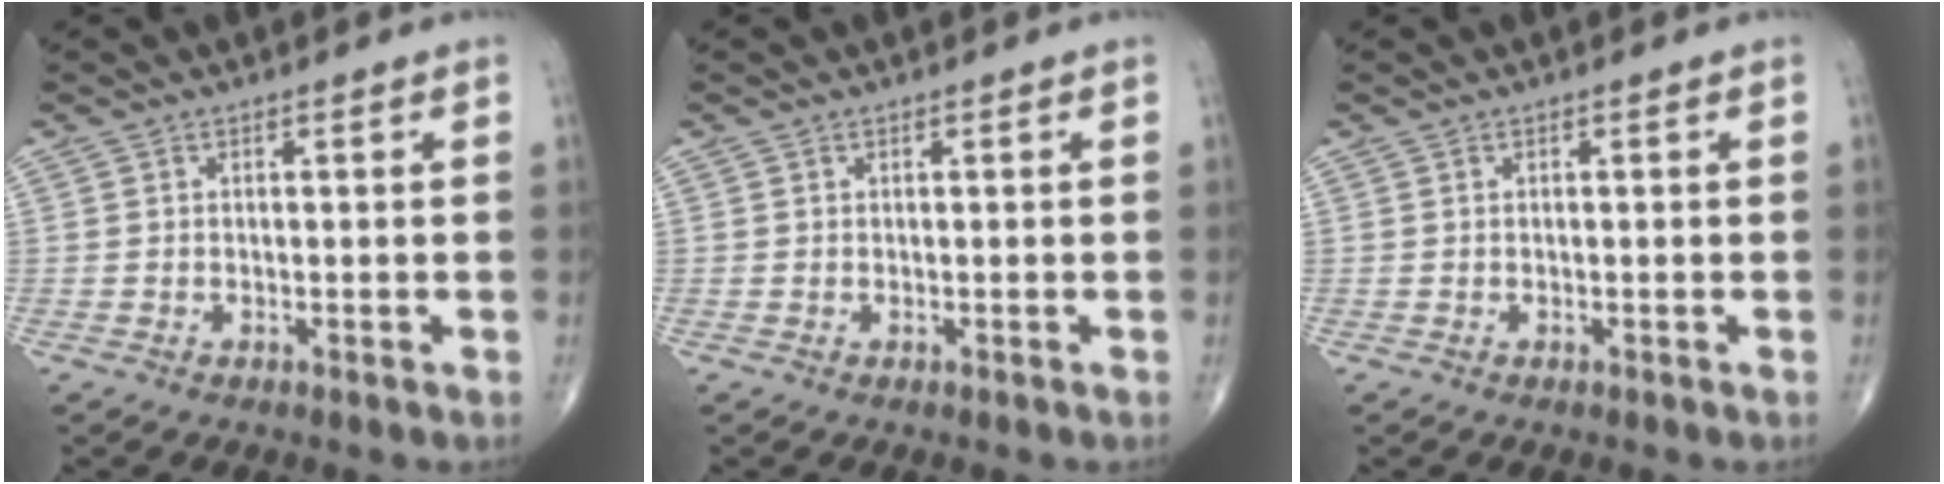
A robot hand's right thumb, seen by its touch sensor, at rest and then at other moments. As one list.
[{"total": 0.0}, {"total": 0.0}]